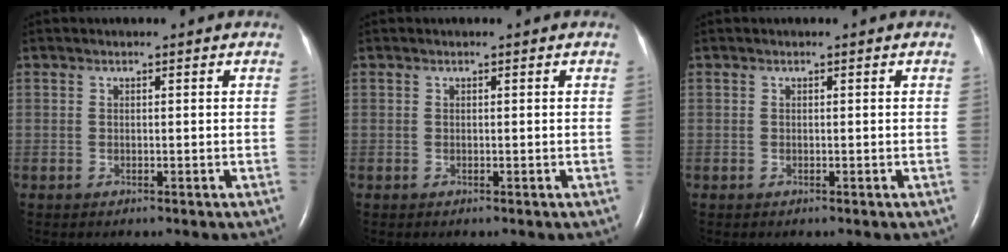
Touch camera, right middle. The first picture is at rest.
{"total": 0.0}
{"total": 0.0}